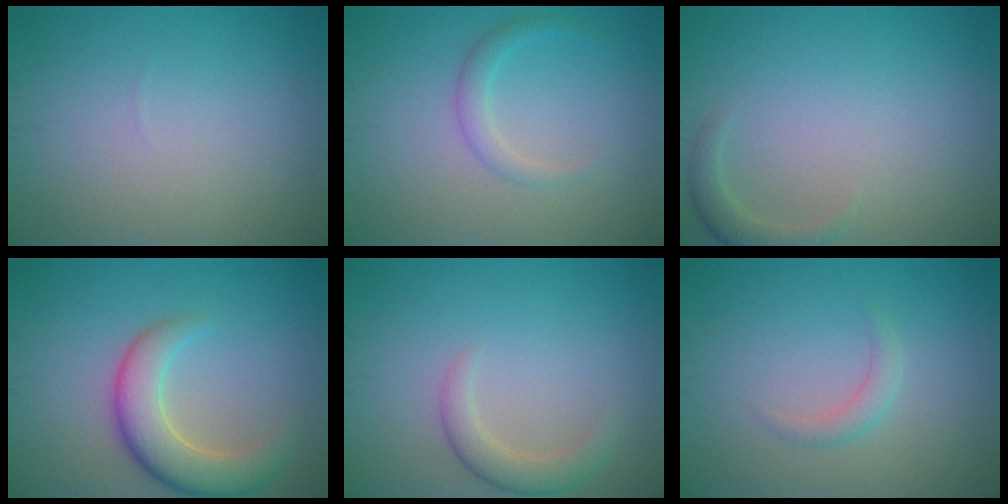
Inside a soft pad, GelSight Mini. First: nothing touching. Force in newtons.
{"total": 1.8, "press": 1.8, "slide": 0.1}
{"total": 1.8, "press": 1.8, "slide": 0.3}
{"total": 5.9, "press": 5.9, "slide": 0.6}
{"total": 2.5, "press": 2.5, "slide": 0.2}
{"total": 1.4, "press": 1.4, "slide": 0.1}